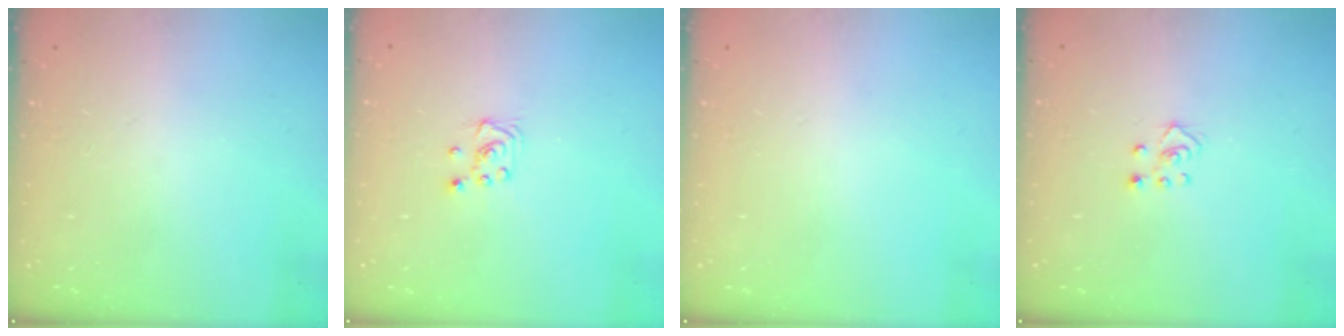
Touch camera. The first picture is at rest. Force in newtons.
{"total": 3.7, "press": 3.6, "slide": 0.4}
{"total": 0.0}
{"total": 3.1, "press": 3.1, "slide": 0.4}